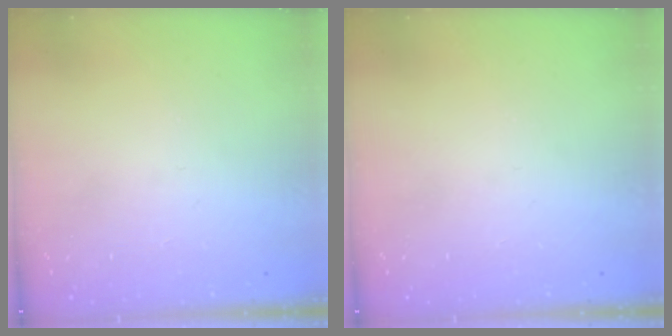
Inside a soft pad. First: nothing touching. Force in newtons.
{"total": 0.0}